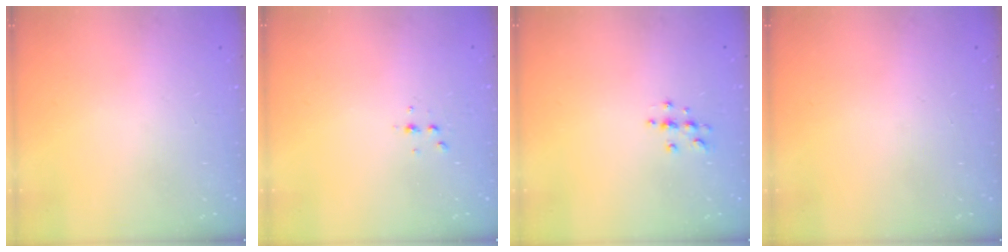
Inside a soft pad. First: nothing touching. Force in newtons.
{"total": 3.5, "press": 3.5, "slide": 0.5}
{"total": 6.3, "press": 6.3, "slide": 0.8}
{"total": 0.0}